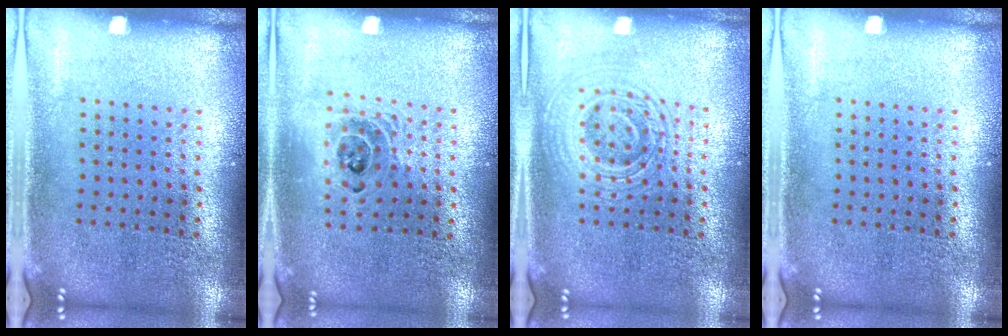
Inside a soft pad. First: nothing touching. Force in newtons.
{"total": 1.4, "press": 1.2, "slide": 0.7}
{"total": 2.9, "press": 2.8, "slide": 0.5}
{"total": 0.0}